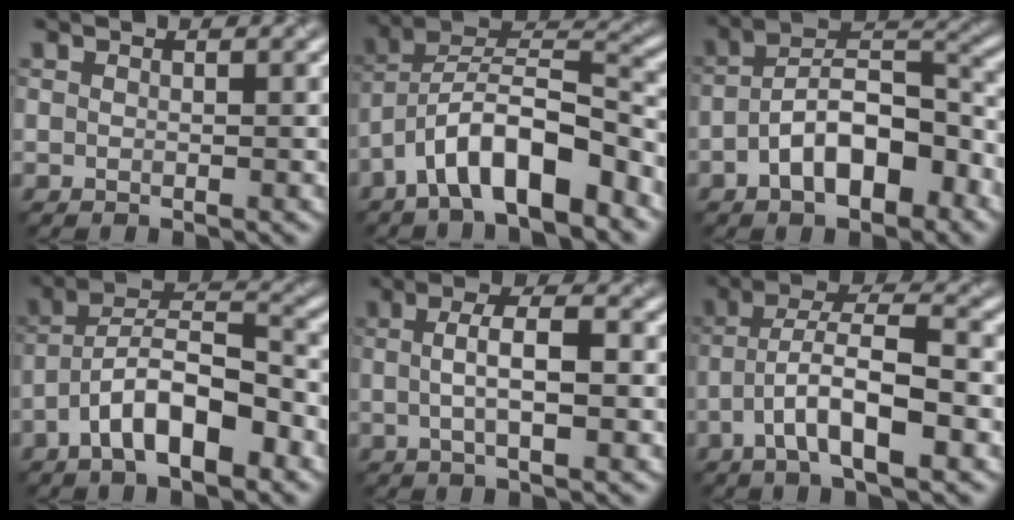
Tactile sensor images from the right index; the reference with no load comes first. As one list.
[{"total": 8.8, "force": [-5.8, 2.5, 6.2], "torque": [-0.102, 0.029, -0.090]}, {"total": 7.9, "force": [-4.1, 3.3, 5.9], "torque": [-0.097, 0.025, -0.062]}, {"total": 7.5, "force": [-4.5, 2.3, 5.6], "torque": [-0.096, 0.028, -0.072]}, {"total": 3.4, "force": [-0.6, 0.6, 3.3], "torque": [-0.063, 0.011, 0.003]}, {"total": 7.1, "force": [-3.3, 1.7, 6.1], "torque": [-0.113, 0.022, -0.051]}]